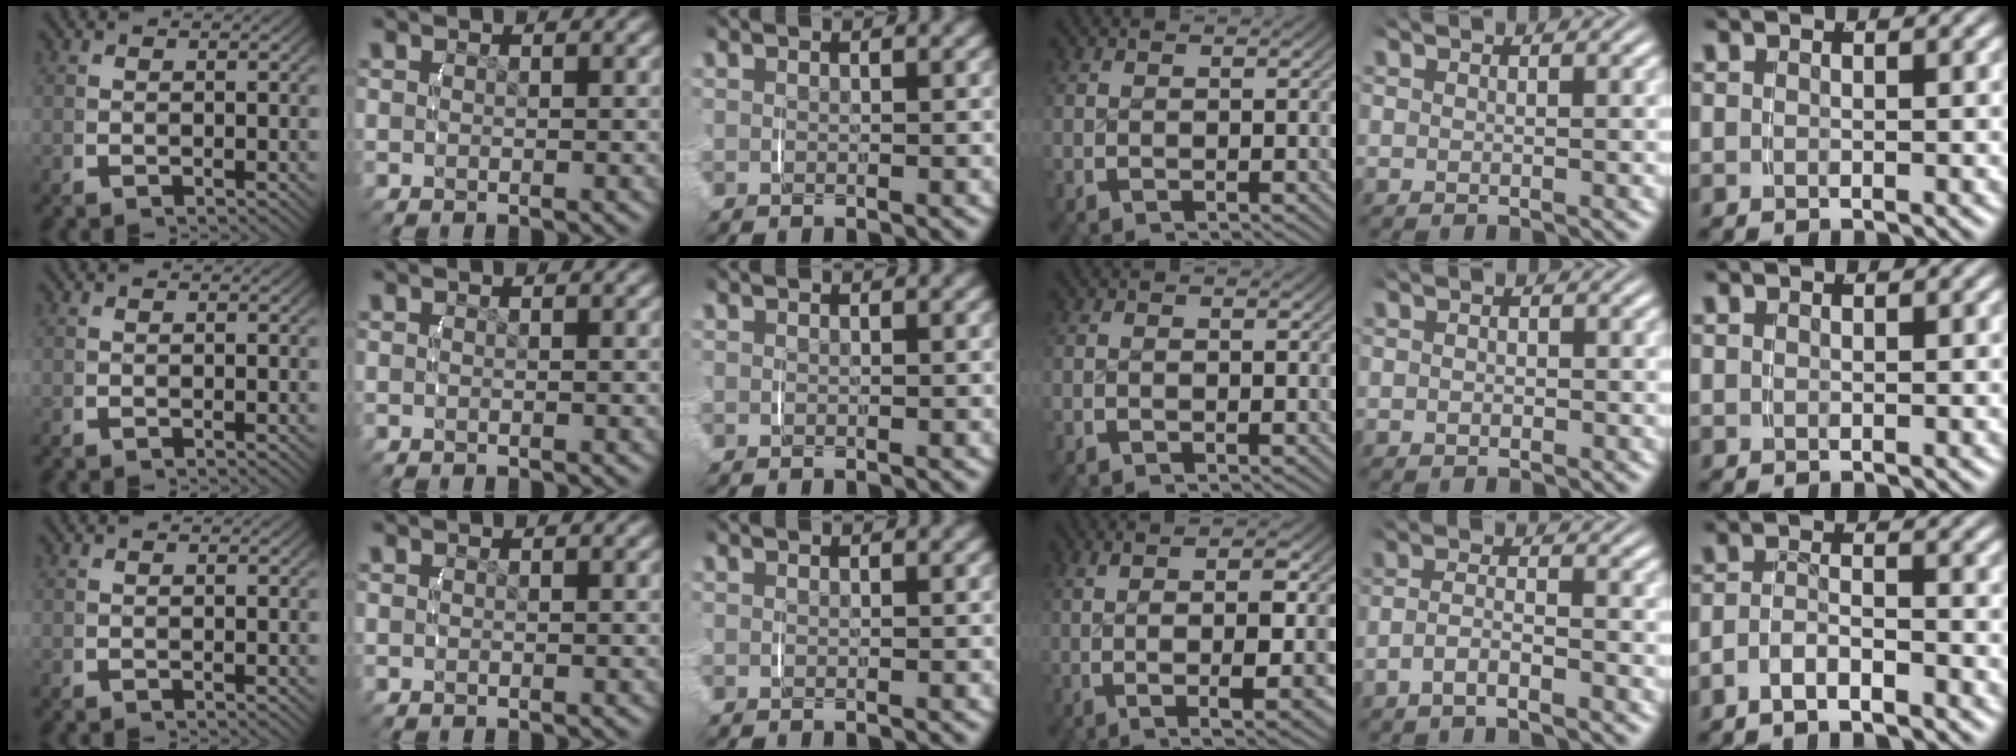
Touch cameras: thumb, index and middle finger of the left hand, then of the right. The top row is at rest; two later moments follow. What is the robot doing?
{"motion": "lift_and_place", "object": "scarf"}